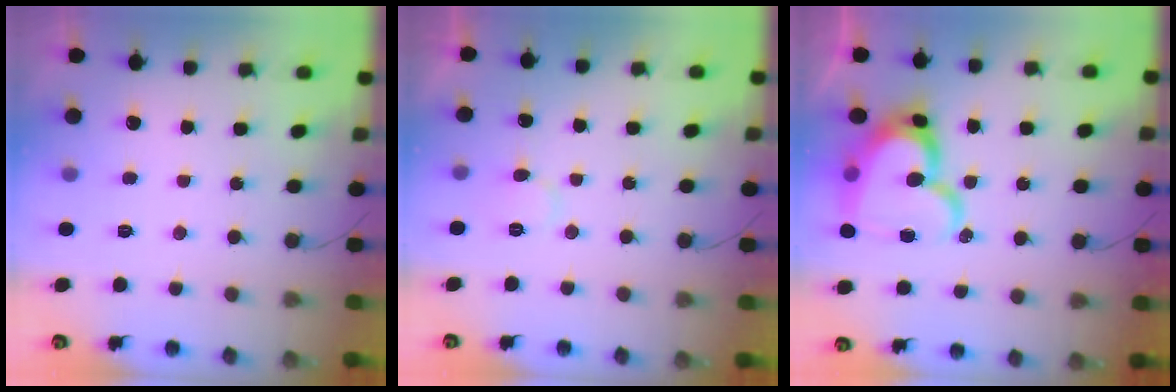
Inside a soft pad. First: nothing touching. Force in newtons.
{"total": 5.7, "press": 5.6, "slide": 0.6}
{"total": 18.1, "press": 18.1, "slide": 1.3}